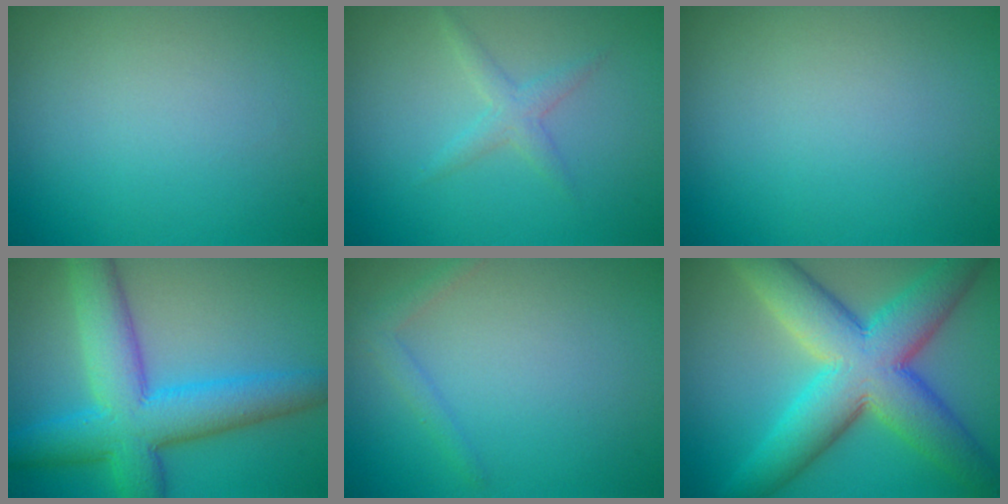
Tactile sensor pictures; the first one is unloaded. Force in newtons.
{"total": 1.6, "press": 1.6, "slide": 0.1}
{"total": 0.0}
{"total": 9.0, "press": 9.0, "slide": 0.1}
{"total": 1.3, "press": 1.3, "slide": 0.1}
{"total": 11.0, "press": 11.0, "slide": 0.5}